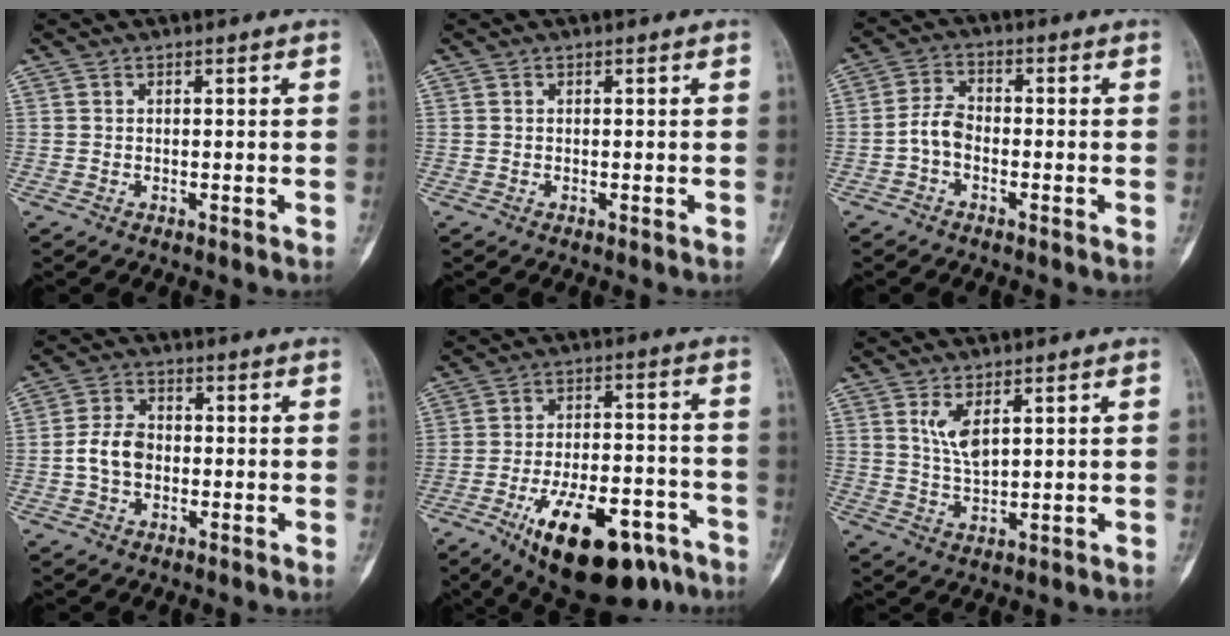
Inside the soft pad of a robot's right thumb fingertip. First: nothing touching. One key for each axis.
{"total": 0.0}
{"total": 3.4, "fx": -1.6, "fy": 2.0, "fz": 2.2, "tx": -0.042, "ty": 0.019, "tz": -0.039}
{"total": 6.2, "fx": -0.9, "fy": 4.6, "fz": 4.2, "tx": -0.071, "ty": 0.018, "tz": -0.023}
{"total": 21.3, "fx": -12.1, "fy": 9.2, "fz": 15.0, "tx": -0.203, "ty": 0.059, "tz": -0.181}
{"total": 4.7, "fx": 2.1, "fy": 1.8, "fz": 3.8, "tx": -0.072, "ty": -0.017, "tz": 0.049}